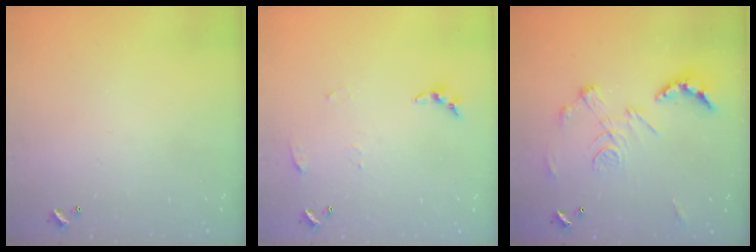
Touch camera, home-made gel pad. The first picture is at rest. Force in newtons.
{"total": 4.6, "press": 4.6, "slide": 0.5}
{"total": 2.9, "press": 2.3, "slide": 1.7}